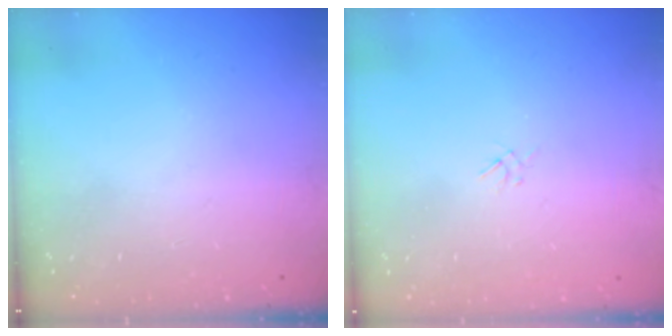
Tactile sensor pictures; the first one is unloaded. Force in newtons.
{"total": 1.0, "press": 0.9, "slide": 0.4}